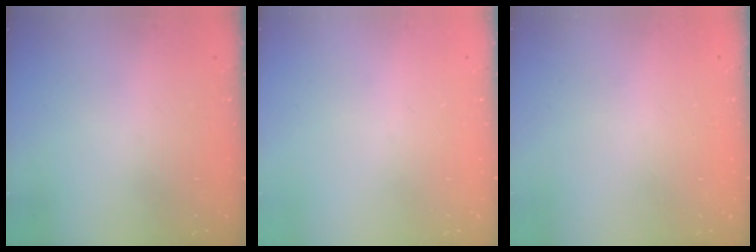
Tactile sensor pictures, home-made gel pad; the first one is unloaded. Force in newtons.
{"total": 0.0}
{"total": 2.7, "press": 2.7, "slide": 0.2}